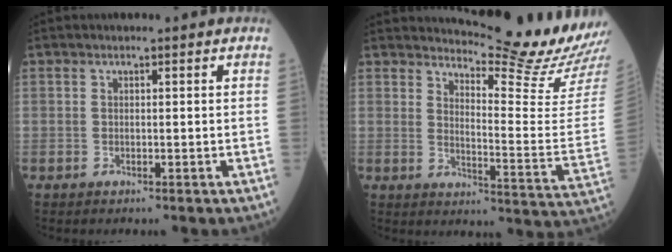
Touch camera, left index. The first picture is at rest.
{"total": 17.1, "force": [16.5, -1.9, 4.1], "torque": [-0.074, -0.133, 0.203]}